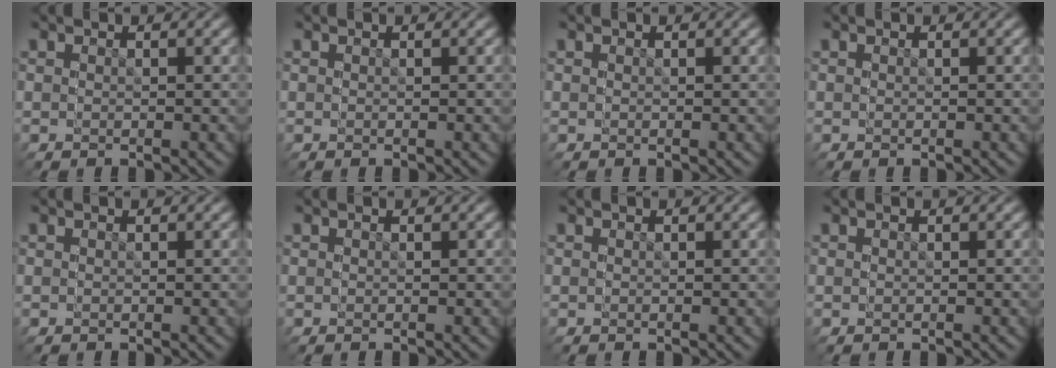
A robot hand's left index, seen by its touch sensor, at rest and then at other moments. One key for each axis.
{"total": 0.0}
{"total": 0.0}
{"total": 0.0}
{"total": 0.0}
{"total": 0.0}
{"total": 0.0}
{"total": 0.0}